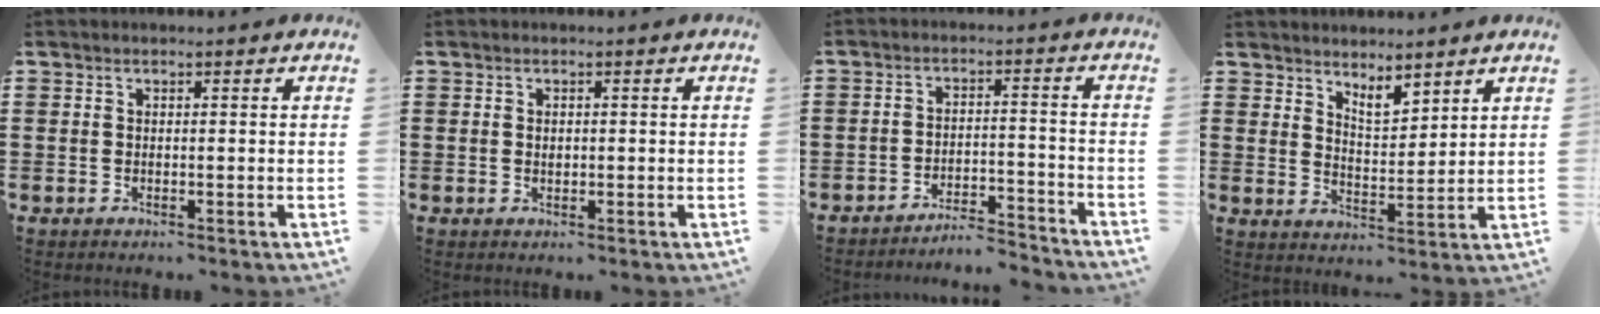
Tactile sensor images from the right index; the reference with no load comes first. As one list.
[{"total": 0.7, "force": [0.1, 0.5, 0.5], "torque": [-0.011, 0.004, 0.001]}, {"total": 4.5, "force": [-4.4, 0.0, 0.6], "torque": [-0.016, -0.001, -0.093]}, {"total": 4.2, "force": [3.7, 1.2, 1.4], "torque": [-0.032, -0.012, 0.068]}]